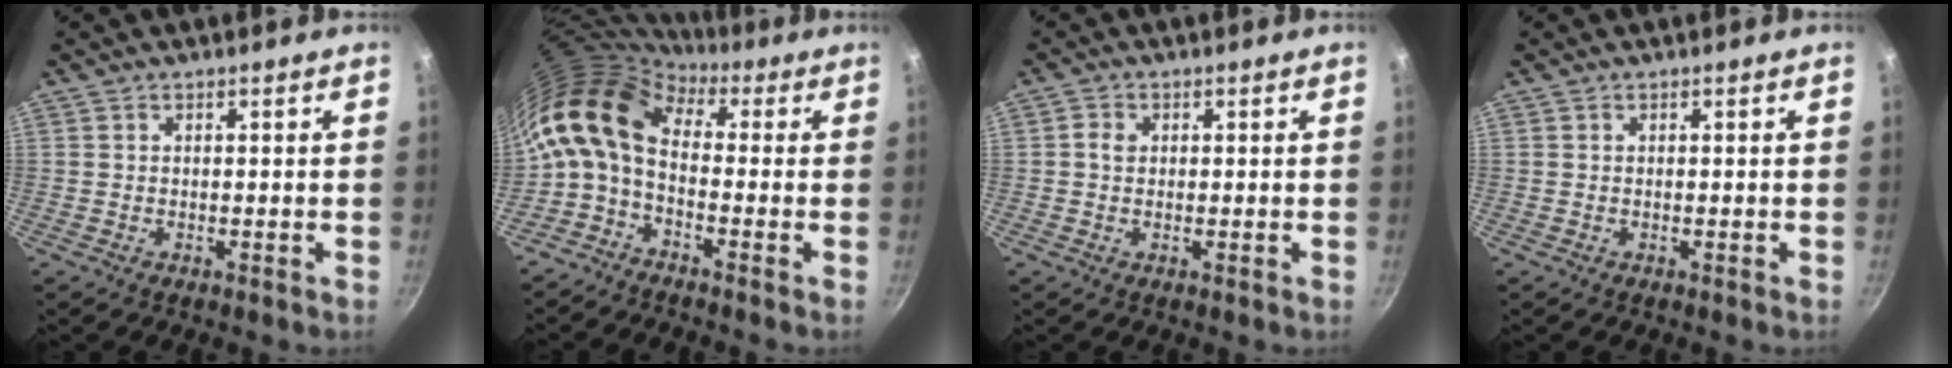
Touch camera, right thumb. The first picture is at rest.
{"total": 11.3, "force": [0.8, 6.7, 9.0], "torque": [-0.170, 0.023, -0.005]}
{"total": 2.1, "force": [0.3, 1.7, 1.2], "torque": [-0.017, 0.005, 0.002]}
{"total": 0.0}